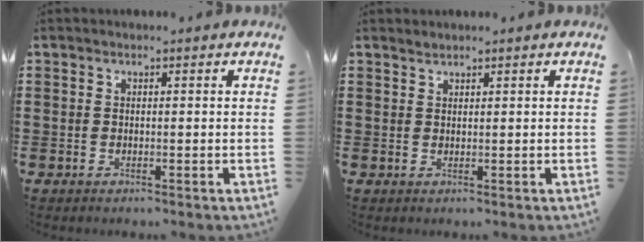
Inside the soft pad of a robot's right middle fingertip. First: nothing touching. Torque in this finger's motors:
{"motor_torque": [0.00, 0.00, 0.00, -0.01]}